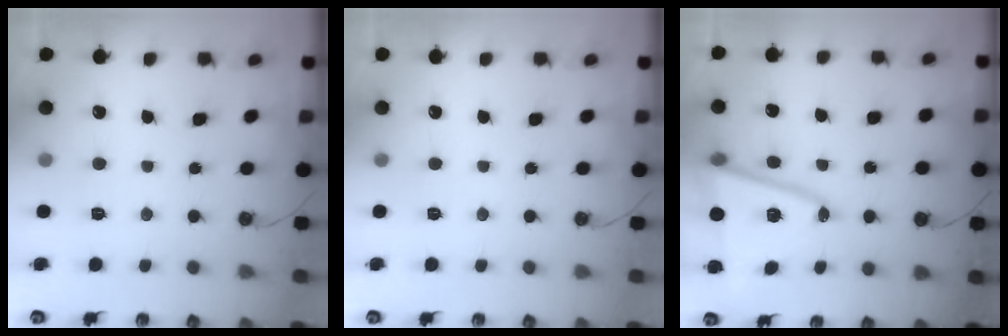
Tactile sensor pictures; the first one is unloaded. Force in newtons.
{"total": 0.0}
{"total": 13.8, "press": 13.6, "slide": 2.4}